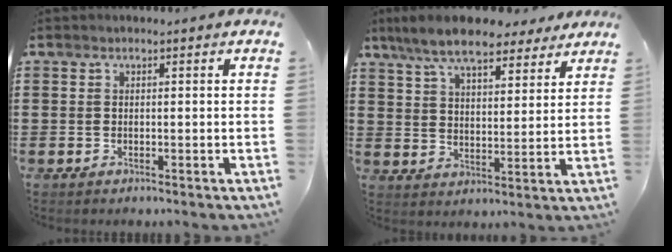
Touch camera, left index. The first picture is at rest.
{"total": 9.5, "force": [8.2, 2.1, 4.5], "torque": [-0.115, -0.017, 0.151]}